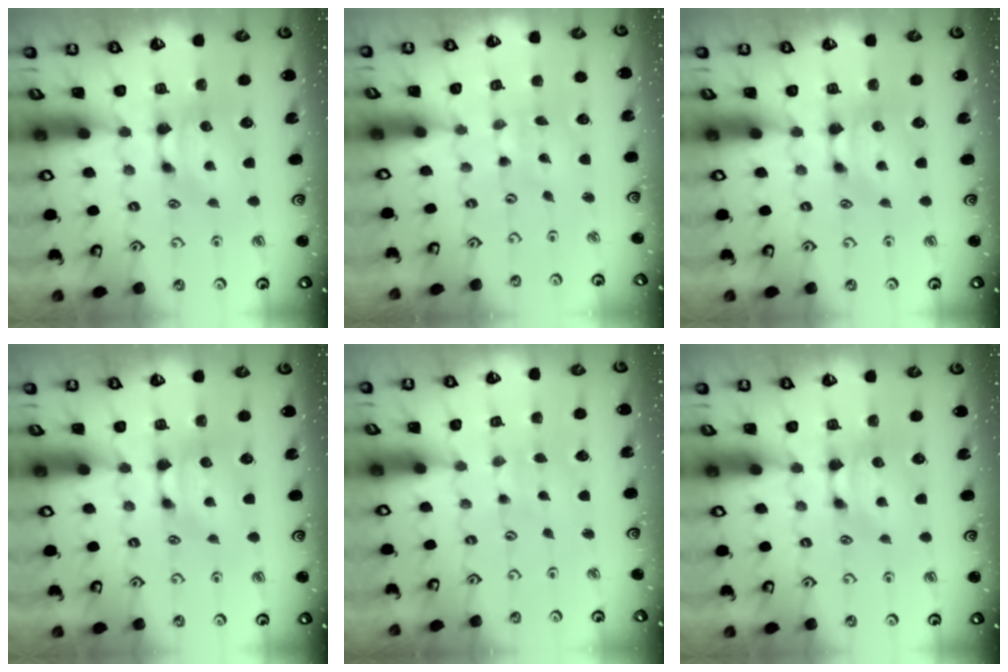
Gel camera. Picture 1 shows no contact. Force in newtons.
{"total": 5.8, "press": 5.8, "slide": 0.5}
{"total": 0.0}
{"total": 0.0}
{"total": 3.7, "press": 3.7, "slide": 0.2}
{"total": 0.0}